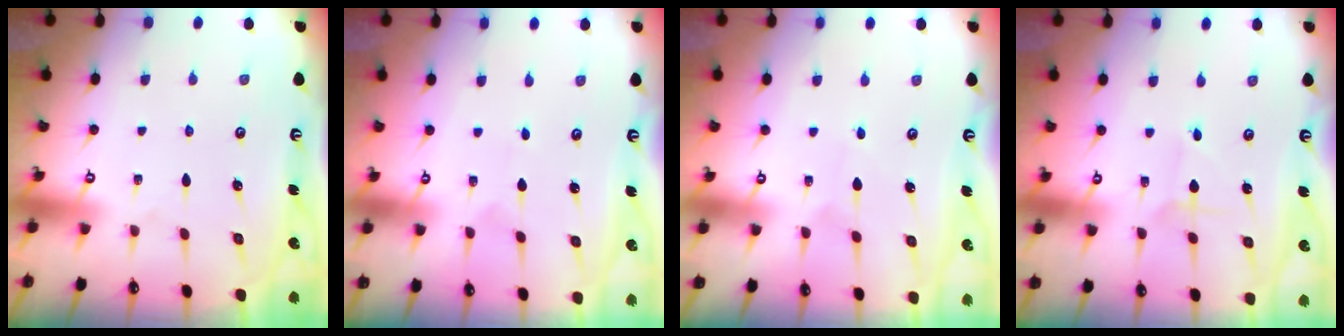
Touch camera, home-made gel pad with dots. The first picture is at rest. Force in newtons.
{"total": 0.5, "press": 0.5, "slide": 0.0}
{"total": 2.6, "press": 2.6, "slide": 0.2}
{"total": 1.8, "press": 1.8, "slide": 0.2}